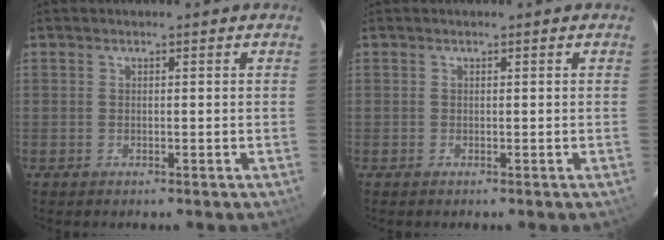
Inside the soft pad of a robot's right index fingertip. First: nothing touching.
{"total": 0.0}